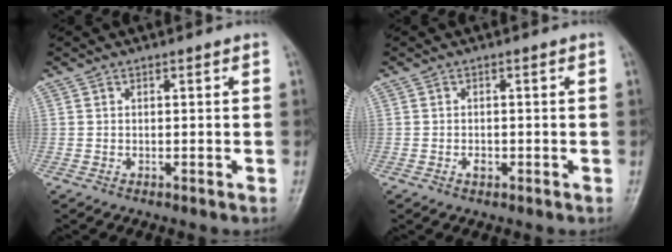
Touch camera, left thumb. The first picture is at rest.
{"total": 1.3, "force": [-0.6, 0.9, 0.6], "torque": [-0.009, 0.007, -0.010]}